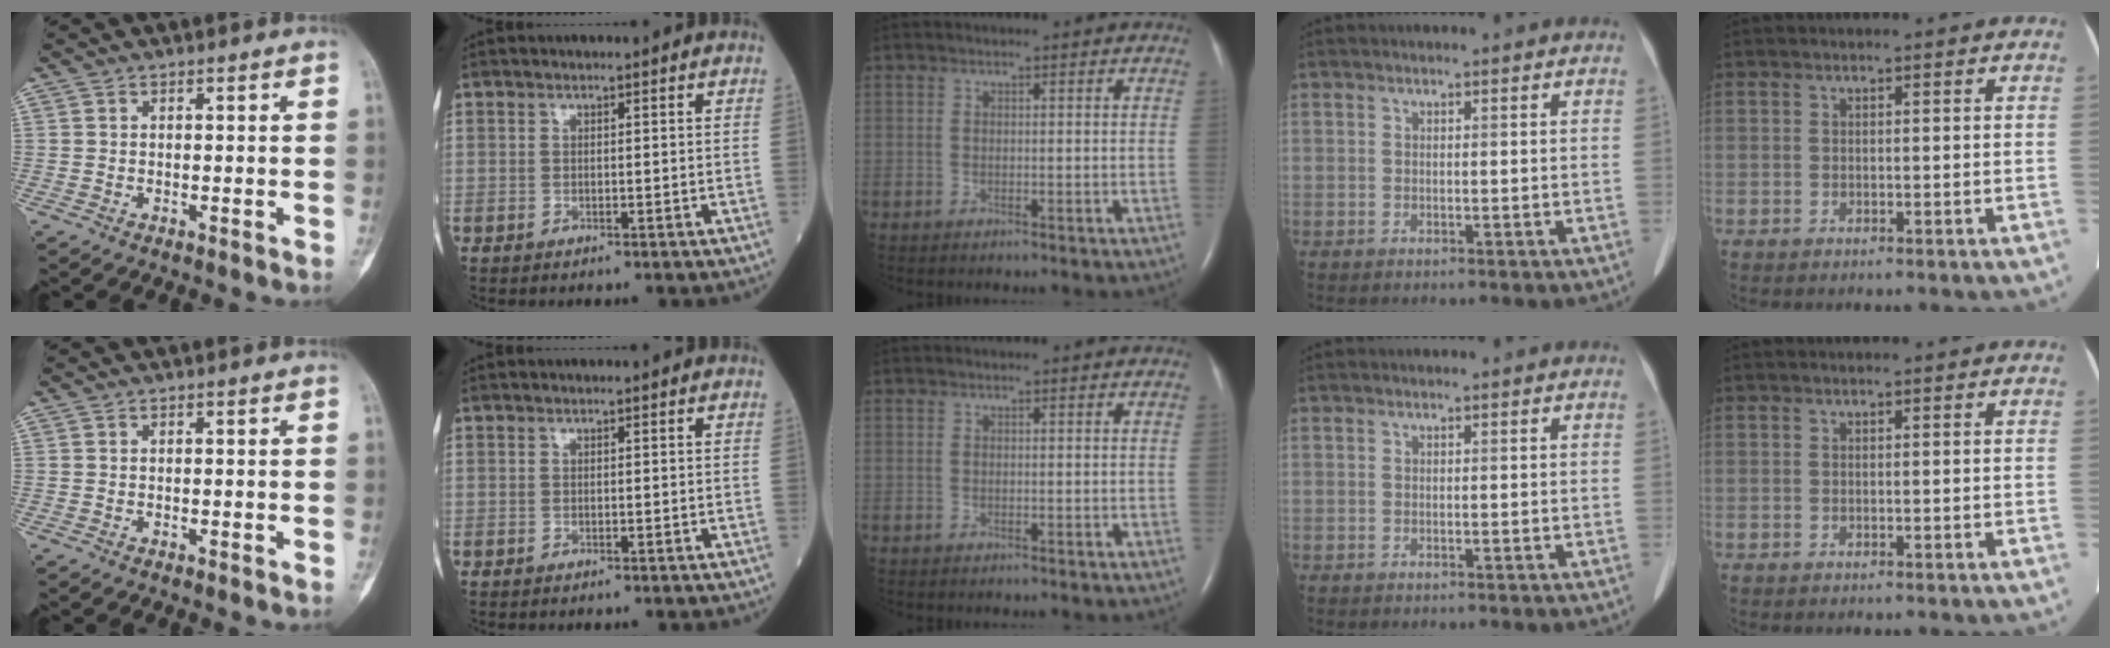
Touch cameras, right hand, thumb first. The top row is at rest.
{}